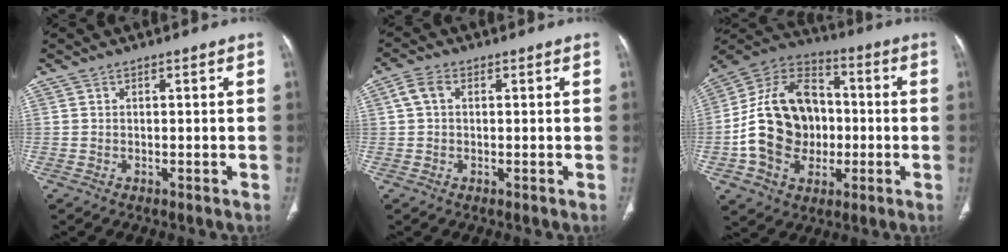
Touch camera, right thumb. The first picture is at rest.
{"total": 3.4, "force": [0.7, 2.3, 2.4], "torque": [-0.051, 0.012, 0.012]}
{"total": 20.1, "force": [-2.0, 15.4, 12.7], "torque": [-0.193, 0.031, -0.033]}